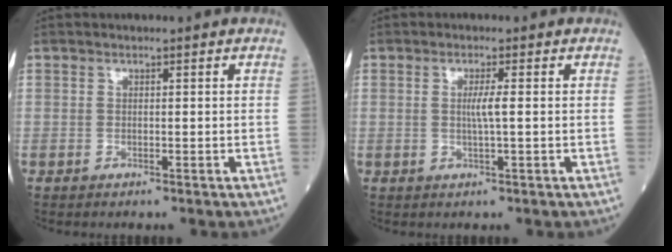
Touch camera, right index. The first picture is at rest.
{"total": 2.2, "force": [0.1, -0.3, 2.1], "torque": [-0.040, -0.001, 0.000]}